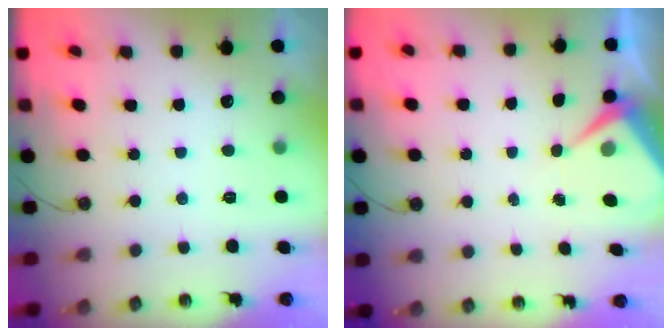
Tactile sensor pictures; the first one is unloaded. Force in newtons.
{"total": 6.2, "press": 6.1, "slide": 0.7}